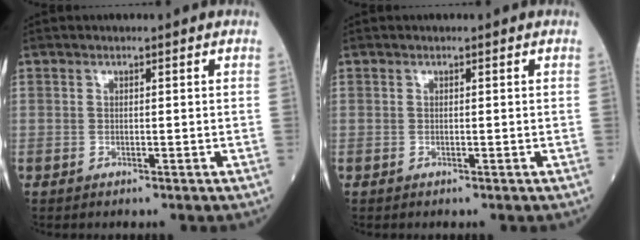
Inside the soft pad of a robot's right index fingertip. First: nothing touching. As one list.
[{"total": 0.0}]